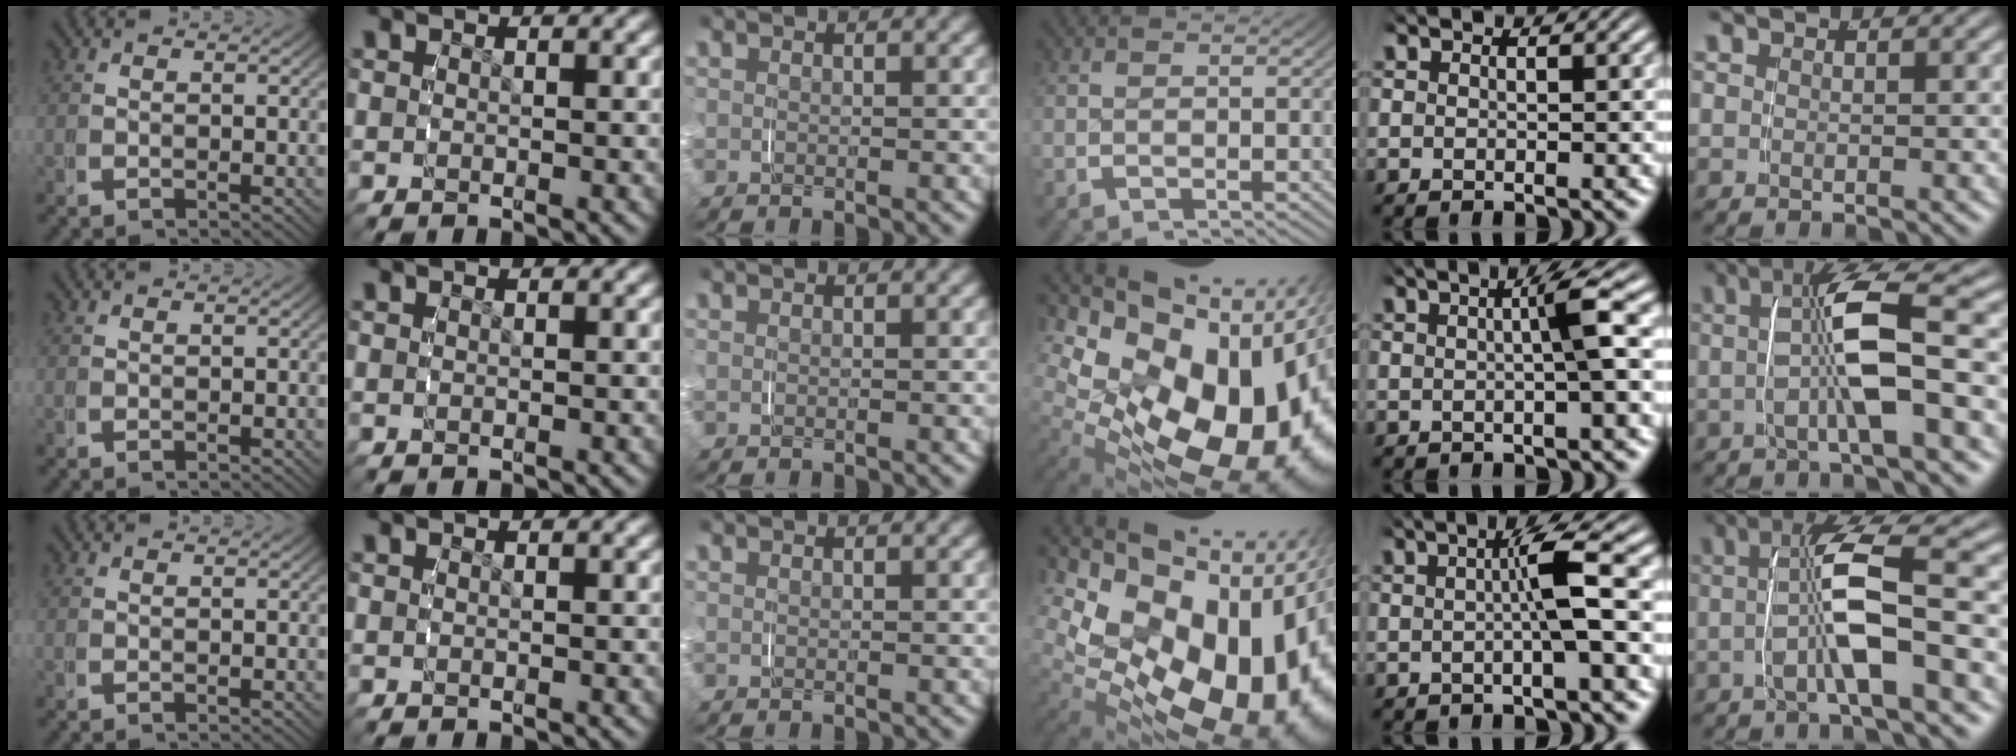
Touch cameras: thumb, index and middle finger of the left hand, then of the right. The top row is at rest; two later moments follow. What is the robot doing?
{"motion": "grasp_and_lifting", "object": "phone"}